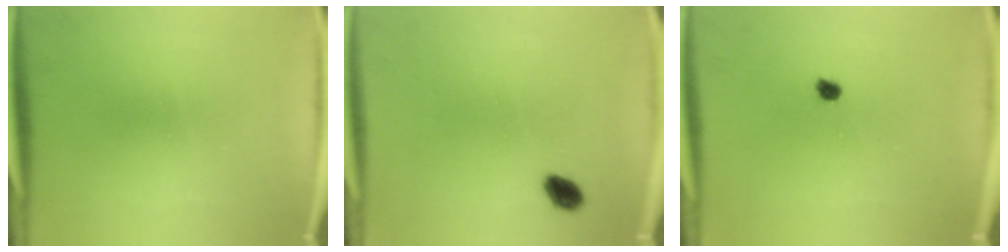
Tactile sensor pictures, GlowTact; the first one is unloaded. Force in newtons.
{"total": 2.8}
{"total": 1.4}